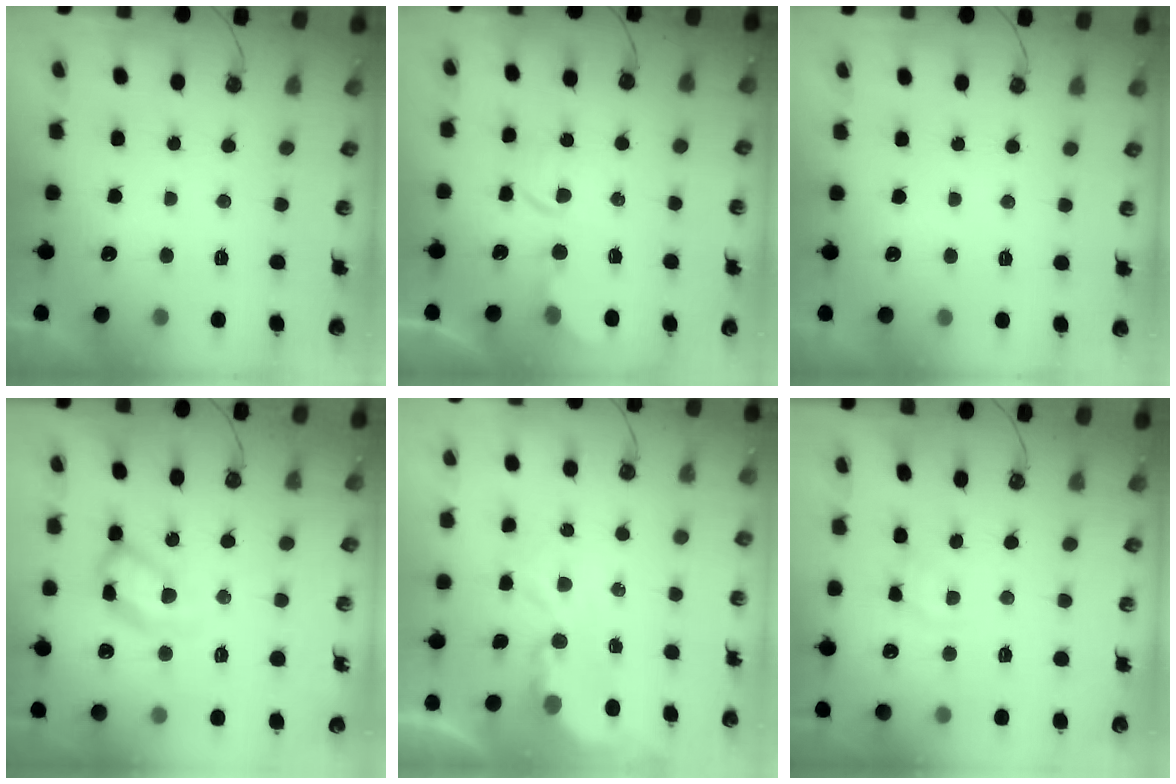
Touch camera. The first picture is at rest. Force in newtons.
{"total": 3.8, "press": 3.8, "slide": 0.5}
{"total": 0.0}
{"total": 14.8, "press": 14.8, "slide": 1.1}
{"total": 3.9, "press": 3.9, "slide": 0.1}
{"total": 3.0, "press": 3.0, "slide": 0.5}